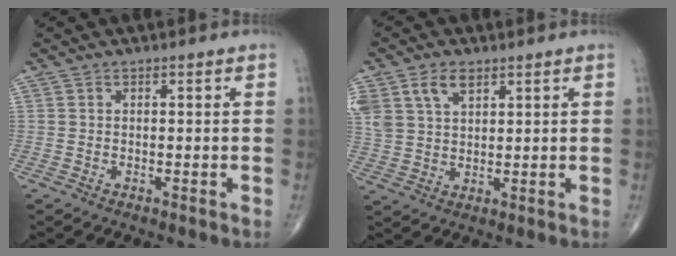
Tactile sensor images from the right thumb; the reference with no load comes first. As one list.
[{"total": 9.5, "force": [4.8, 5.9, 5.7], "torque": [-0.121, -0.006, 0.098]}]